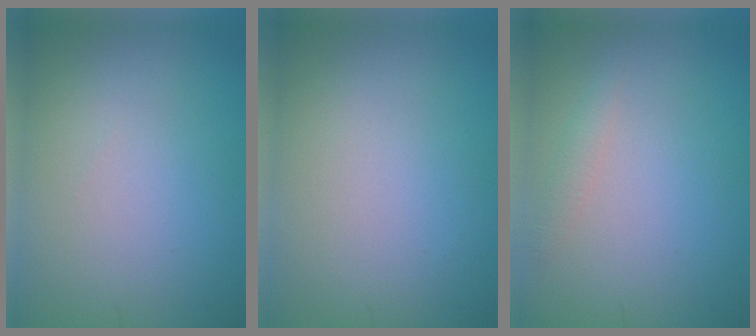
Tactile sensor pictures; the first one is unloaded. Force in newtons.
{"total": 0.0}
{"total": 1.1, "press": 1.1, "slide": 0.1}